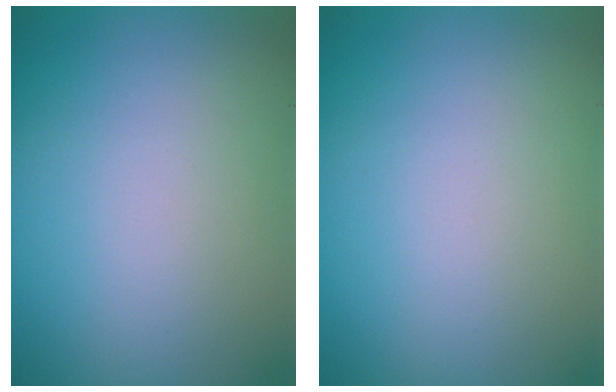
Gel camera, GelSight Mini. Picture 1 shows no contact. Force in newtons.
{"total": 0.0}